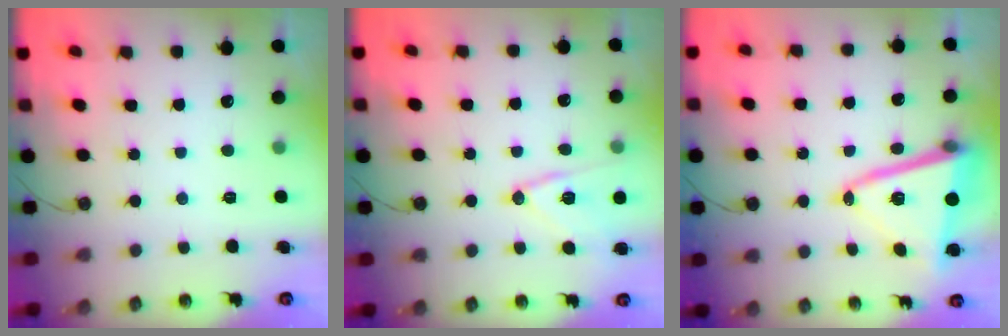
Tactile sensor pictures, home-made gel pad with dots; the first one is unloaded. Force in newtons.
{"total": 11.6, "press": 11.4, "slide": 1.6}
{"total": 14.6, "press": 14.4, "slide": 2.3}